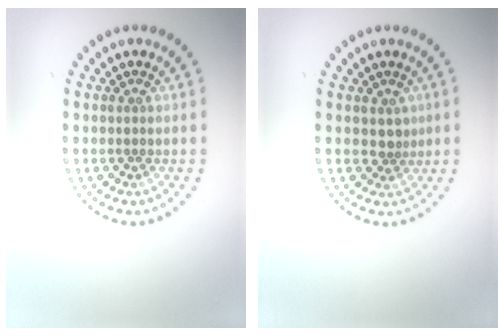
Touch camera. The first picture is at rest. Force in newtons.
{"total": 1.4, "press": 1.1, "slide": 0.9}